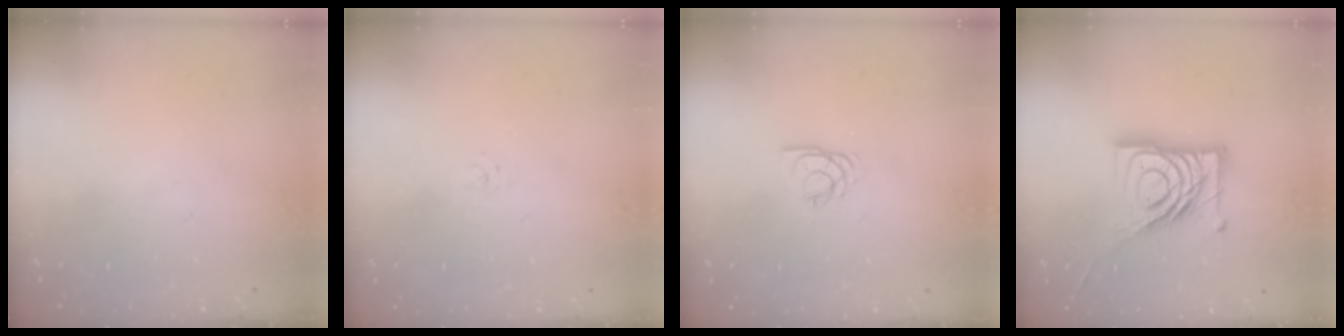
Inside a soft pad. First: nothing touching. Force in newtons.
{"total": 1.6, "press": 1.6, "slide": 0.2}
{"total": 2.8, "press": 2.7, "slide": 0.3}
{"total": 17.8, "press": 17.7, "slide": 2.0}